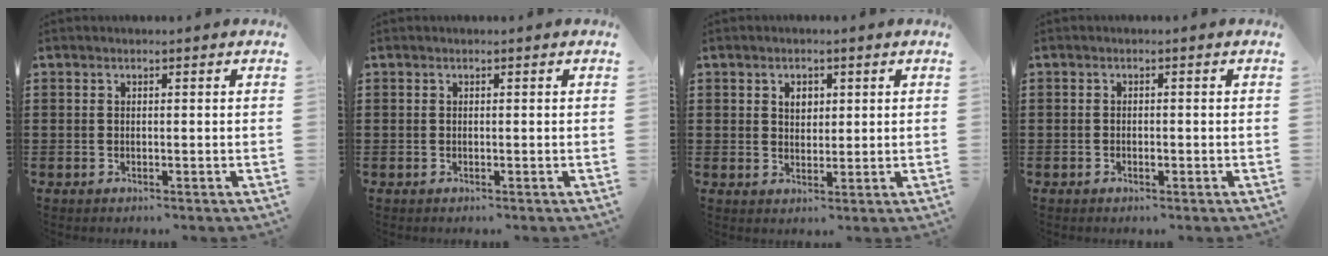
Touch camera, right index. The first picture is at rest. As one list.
[{"total": 0.0}, {"total": 2.5, "force": [1.0, 1.8, 1.4], "torque": [-0.033, 0.010, 0.017]}, {"total": 0.6, "force": [-0.4, 0.3, 0.4], "torque": [-0.008, -0.003, -0.006]}]